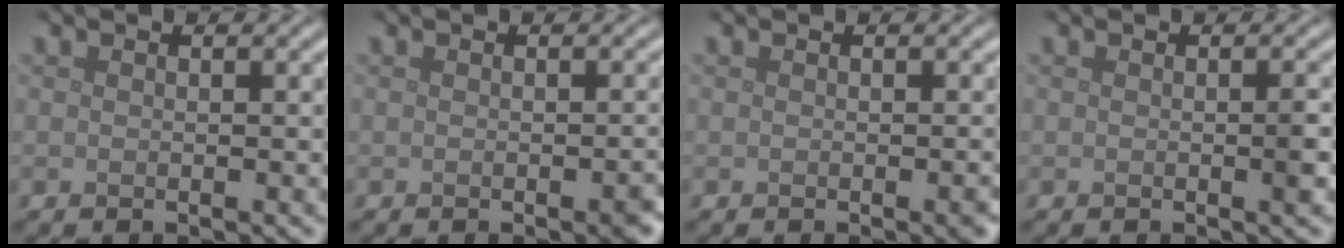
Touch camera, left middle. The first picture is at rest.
{"total": 1.4, "force": [-0.7, 0.3, 1.2], "torque": [-0.012, -0.003, -0.006]}
{"total": 1.2, "force": [-0.4, 0.2, 1.1], "torque": [-0.010, -0.001, -0.005]}
{"total": 0.8, "force": [0.0, 0.0, 0.8], "torque": [-0.013, 0.000, -0.001]}